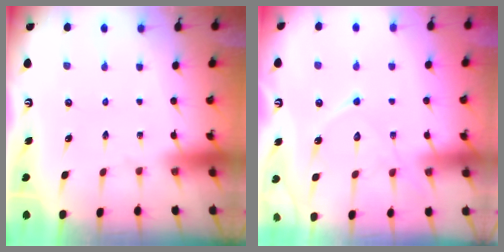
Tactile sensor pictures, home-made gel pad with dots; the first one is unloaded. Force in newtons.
{"total": 11.5, "press": 11.5, "slide": 0.3}